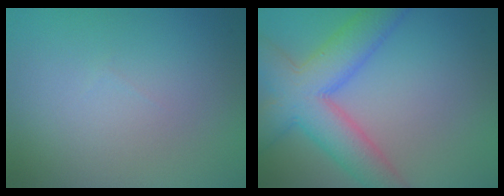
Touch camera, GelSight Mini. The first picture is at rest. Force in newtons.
{"total": 8.4, "press": 8.4, "slide": 0.3}